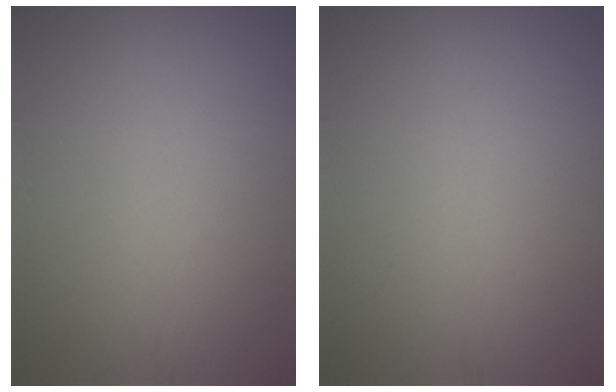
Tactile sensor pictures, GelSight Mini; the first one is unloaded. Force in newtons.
{"total": 0.0}